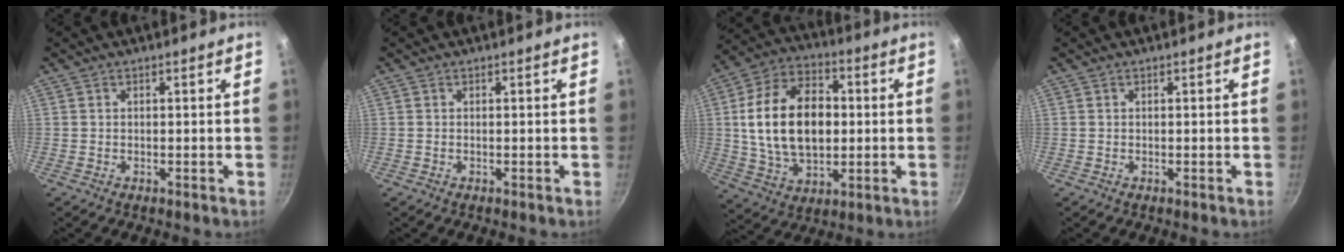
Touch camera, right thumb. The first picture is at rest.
{"total": 0.0}
{"total": 19.6, "force": [1.1, 12.7, 14.9], "torque": [-0.238, 0.014, 0.020]}
{"total": 0.0}